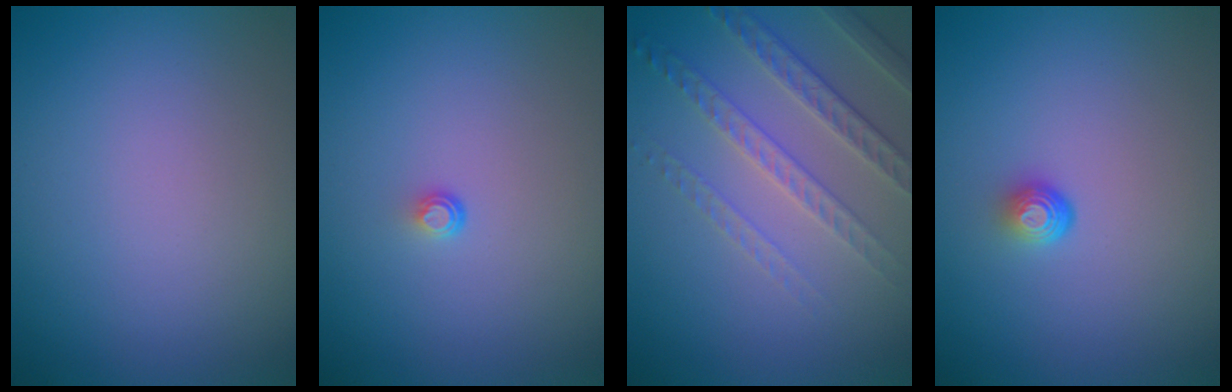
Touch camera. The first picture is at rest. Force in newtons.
{"total": 0.7, "press": 0.4, "slide": 0.6}
{"total": 4.6, "press": 3.4, "slide": 3.2}
{"total": 1.7, "press": 1.1, "slide": 1.3}